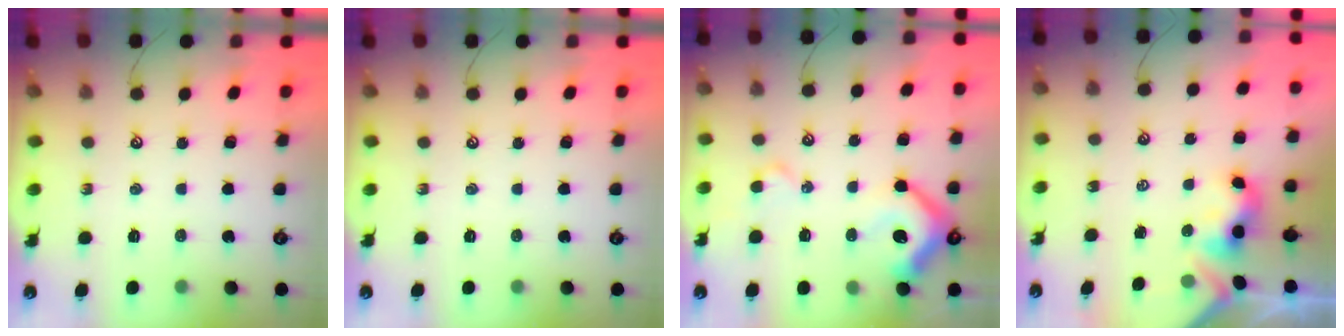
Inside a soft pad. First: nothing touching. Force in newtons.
{"total": 0.0}
{"total": 11.6, "press": 11.5, "slide": 1.4}
{"total": 3.6, "press": 3.6, "slide": 0.2}